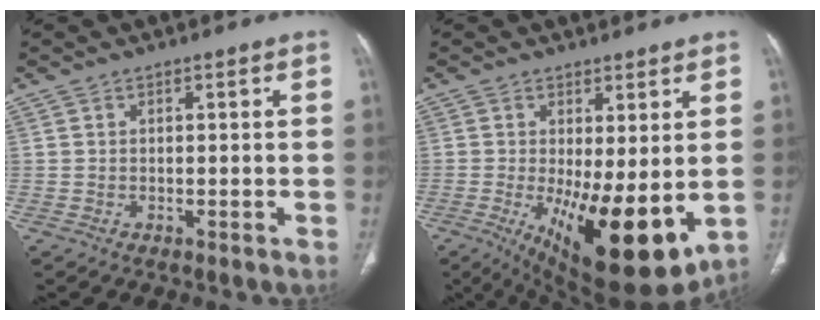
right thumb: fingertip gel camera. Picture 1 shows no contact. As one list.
[{"total": 15.7, "force": [-2.7, 5.7, 14.4], "torque": [-0.224, -0.038, -0.020]}]